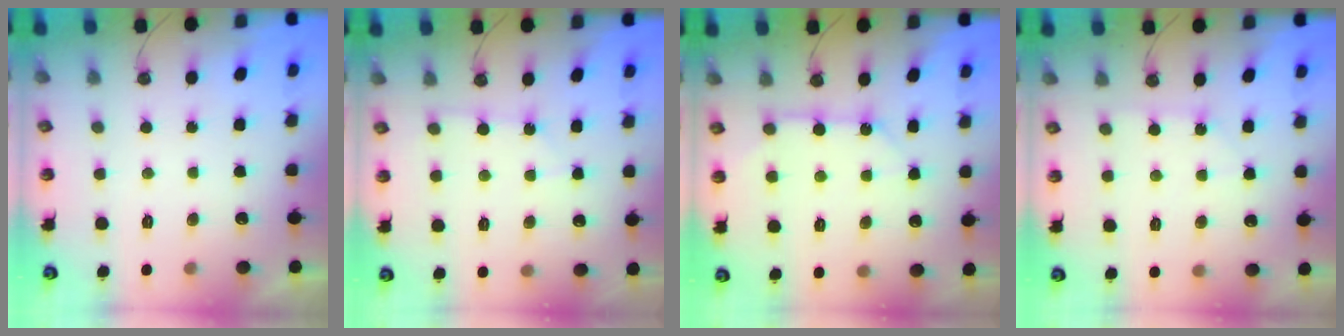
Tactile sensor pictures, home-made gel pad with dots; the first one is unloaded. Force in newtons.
{"total": 3.2, "press": 3.2, "slide": 0.3}
{"total": 10.2, "press": 10.1, "slide": 1.0}
{"total": 3.7, "press": 3.7, "slide": 0.5}